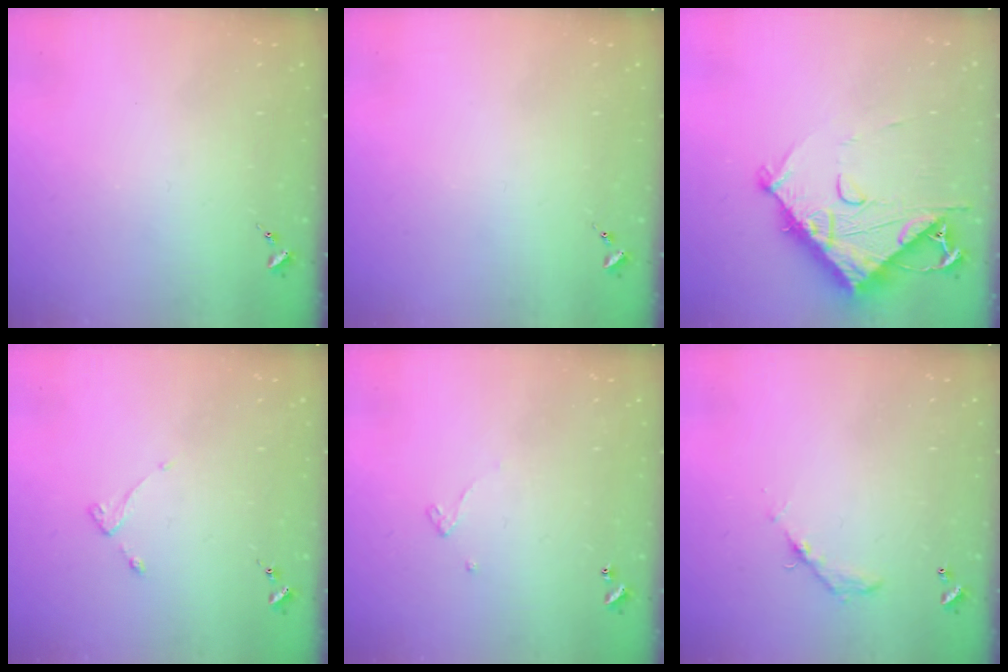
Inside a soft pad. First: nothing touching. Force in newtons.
{"total": 0.0}
{"total": 13.1, "press": 13.0, "slide": 1.0}
{"total": 2.6, "press": 2.6, "slide": 0.5}
{"total": 3.2, "press": 3.2, "slide": 0.2}
{"total": 6.2, "press": 6.2, "slide": 0.4}